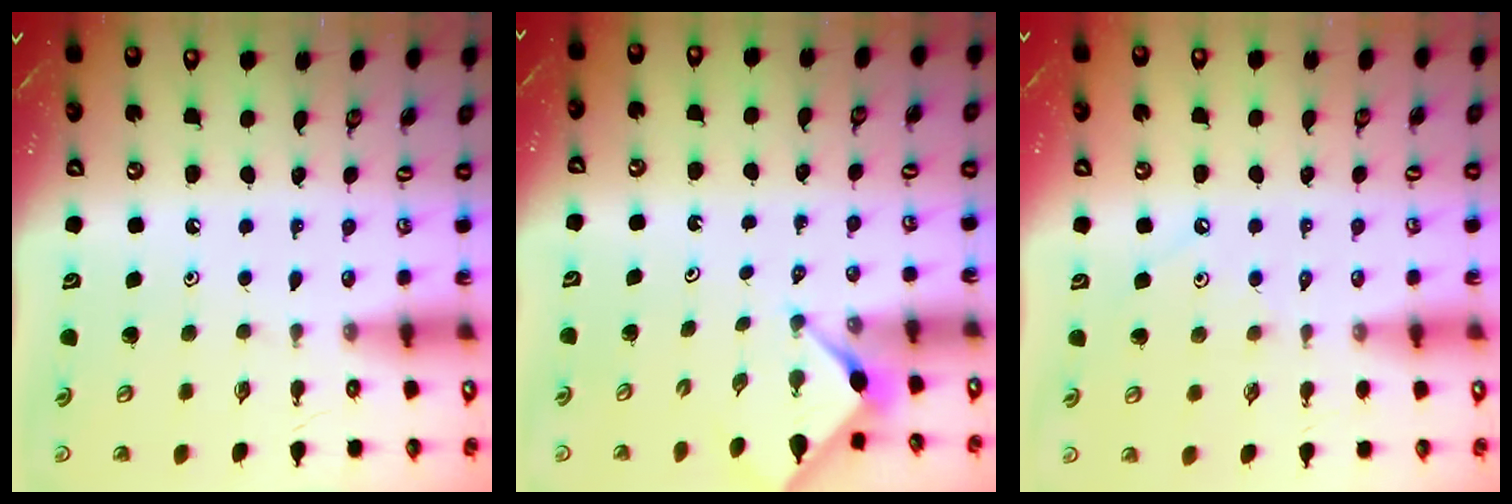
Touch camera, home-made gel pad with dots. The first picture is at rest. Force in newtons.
{"total": 2.9, "press": 2.8, "slide": 0.3}
{"total": 1.8, "press": 1.7, "slide": 0.4}